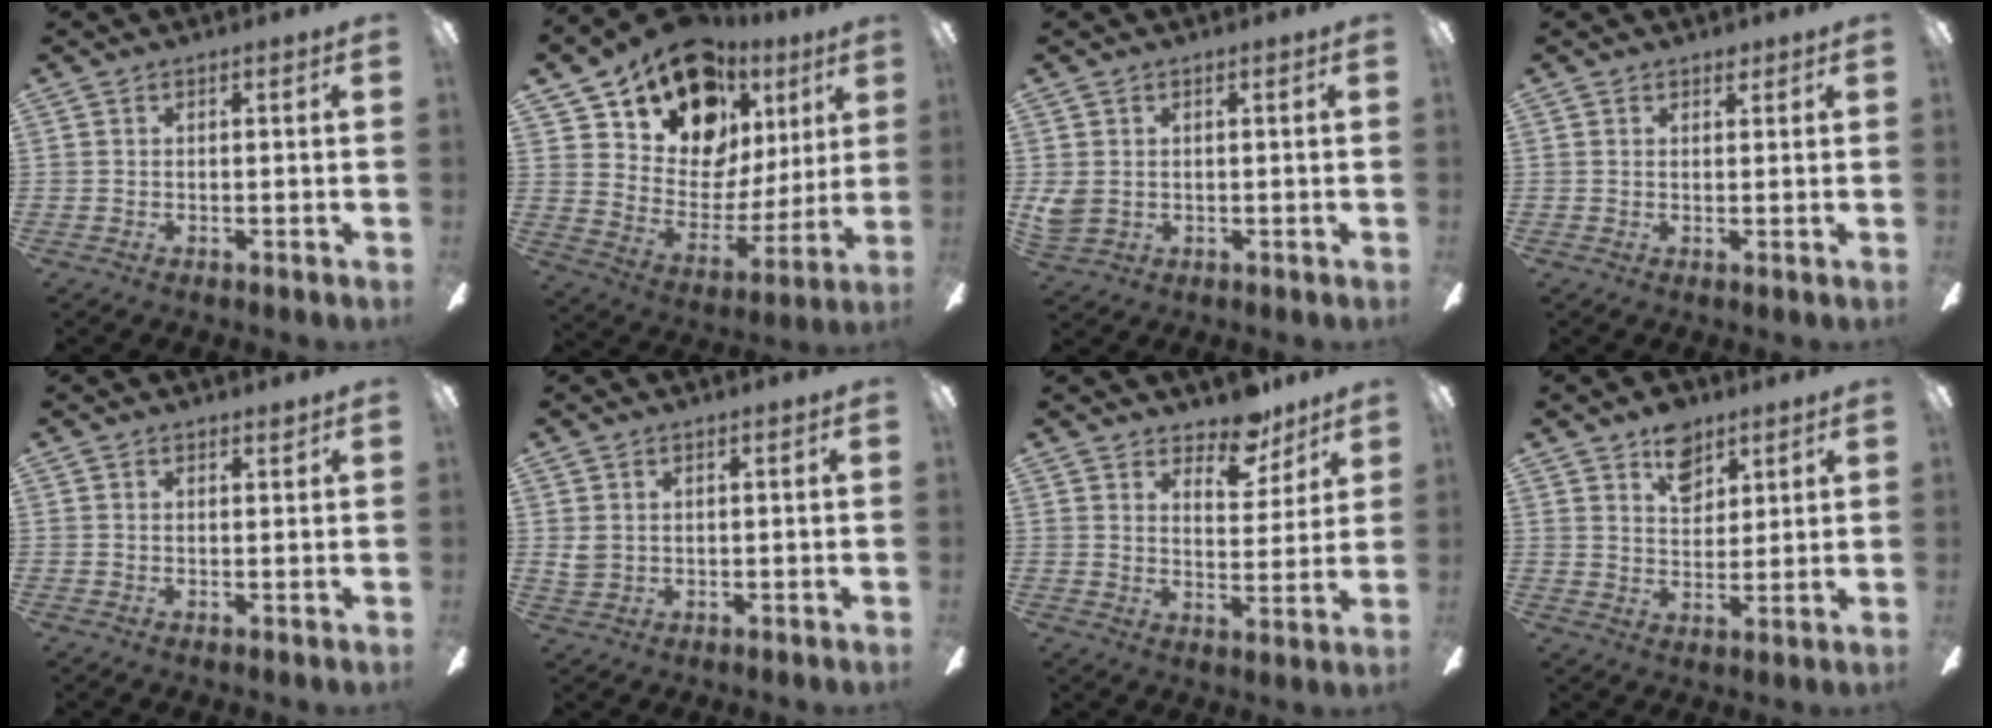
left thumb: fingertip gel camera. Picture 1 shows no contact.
{"total": 19.0, "force": [12.9, 11.2, 8.4], "torque": [-0.160, -0.077, 0.242]}
{"total": 3.7, "force": [0.8, 3.0, 1.9], "torque": [-0.035, 0.001, 0.015]}
{"total": 2.0, "force": [1.5, 1.2, 0.5], "torque": [0.005, -0.003, 0.024]}
{"total": 1.5, "force": [1.4, 0.6, 0.4], "torque": [0.008, -0.008, 0.022]}
{"total": 2.8, "force": [1.2, 2.2, 1.2], "torque": [-0.016, 0.001, 0.022]}
{"total": 9.8, "force": [7.7, 4.7, 3.7], "torque": [-0.045, -0.044, 0.136]}
{"total": 8.7, "force": [5.6, 5.5, 3.7], "torque": [-0.042, -0.019, 0.099]}